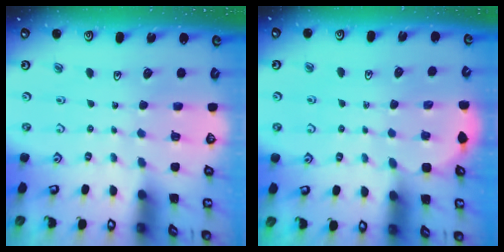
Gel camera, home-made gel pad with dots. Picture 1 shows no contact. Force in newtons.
{"total": 3.3, "press": 2.9, "slide": 1.5}